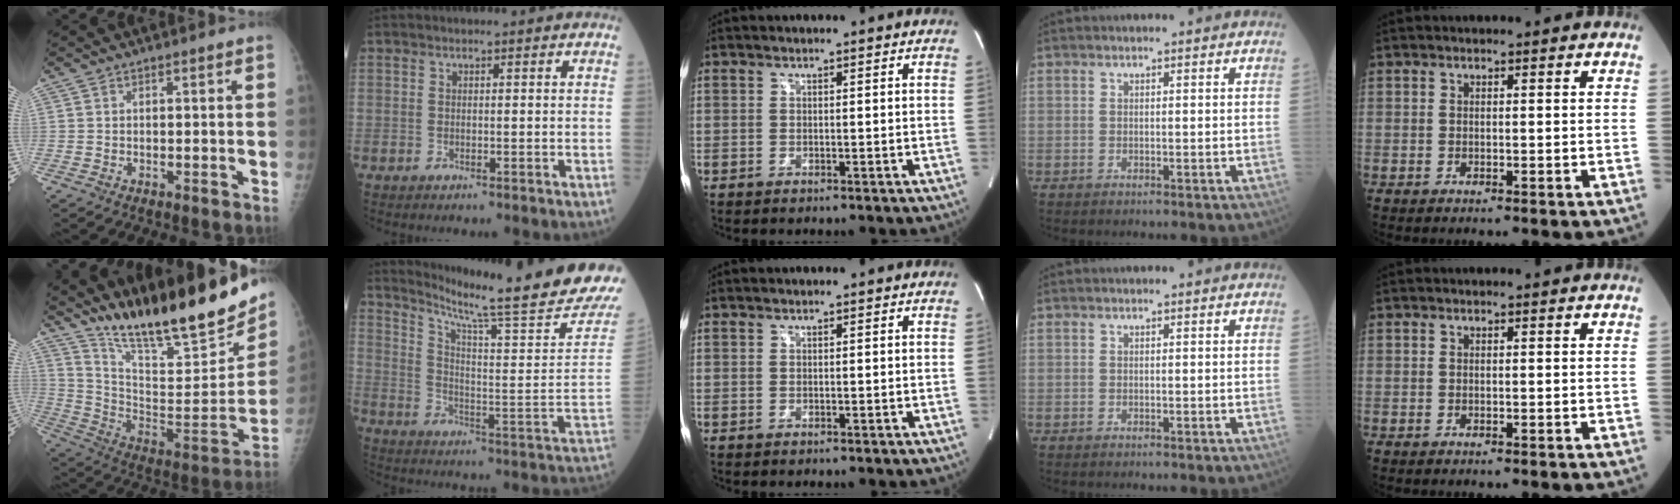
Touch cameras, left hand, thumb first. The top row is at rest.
{"thumb": {"total": 28.3, "force": [22.2, 5.9, 16.4], "torque": [-0.235, -0.107, 0.354]}, "index": {"total": 21.9, "force": [18.3, -1.8, 11.9], "torque": [-0.191, -0.081, 0.249]}}